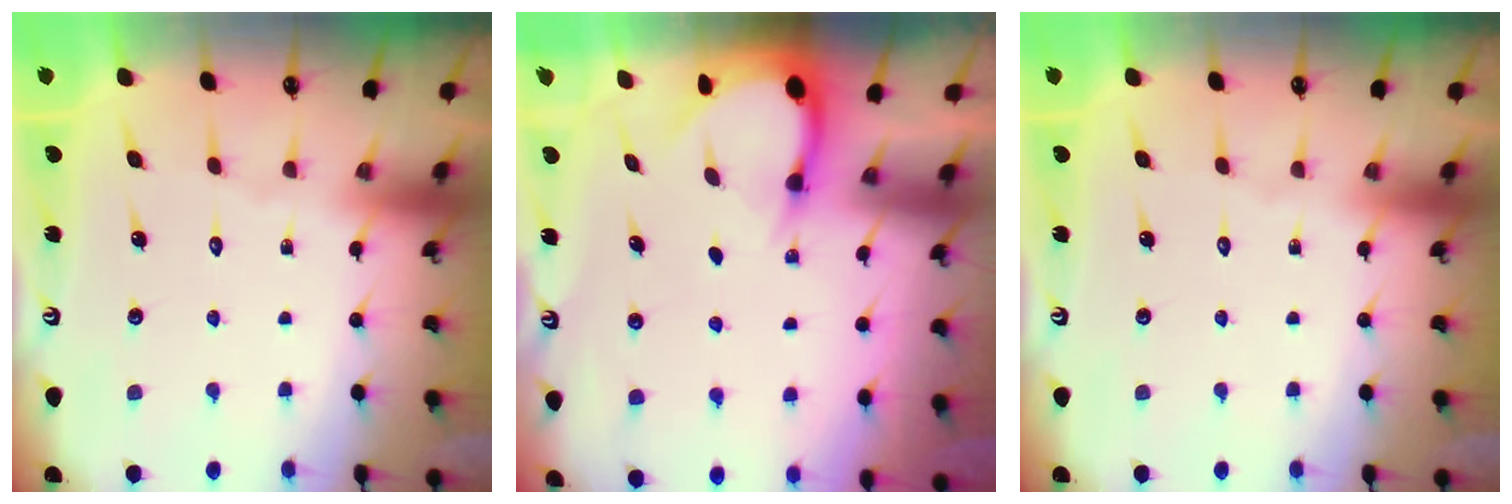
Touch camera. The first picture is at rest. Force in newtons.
{"total": 3.5, "press": 3.5, "slide": 0.2}
{"total": 0.0}